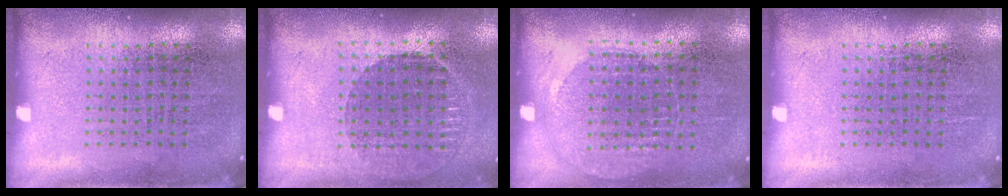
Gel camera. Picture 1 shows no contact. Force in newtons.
{"total": 0.9, "press": 0.8, "slide": 0.4}
{"total": 1.0, "press": 0.9, "slide": 0.4}
{"total": 0.0}